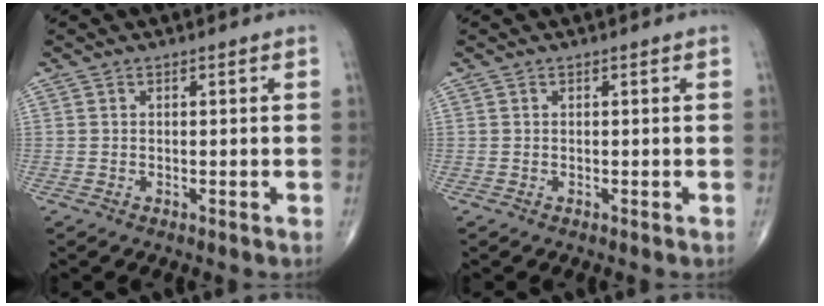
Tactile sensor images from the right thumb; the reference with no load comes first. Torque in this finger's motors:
{"motor_torque": [0.01, -0.01, 0.00, 0.00, 0.00]}